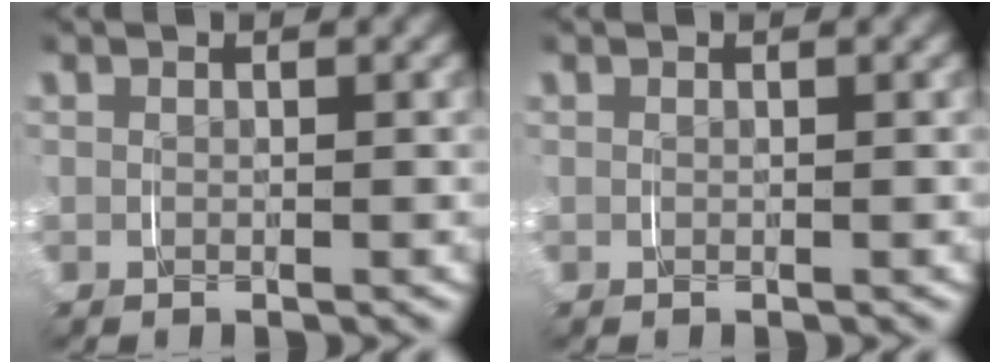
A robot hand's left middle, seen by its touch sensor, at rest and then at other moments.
{"total": 0.0}